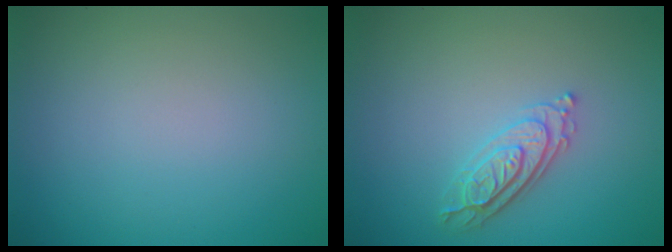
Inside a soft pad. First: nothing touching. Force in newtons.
{"total": 2.9, "press": 2.7, "slide": 1.0}